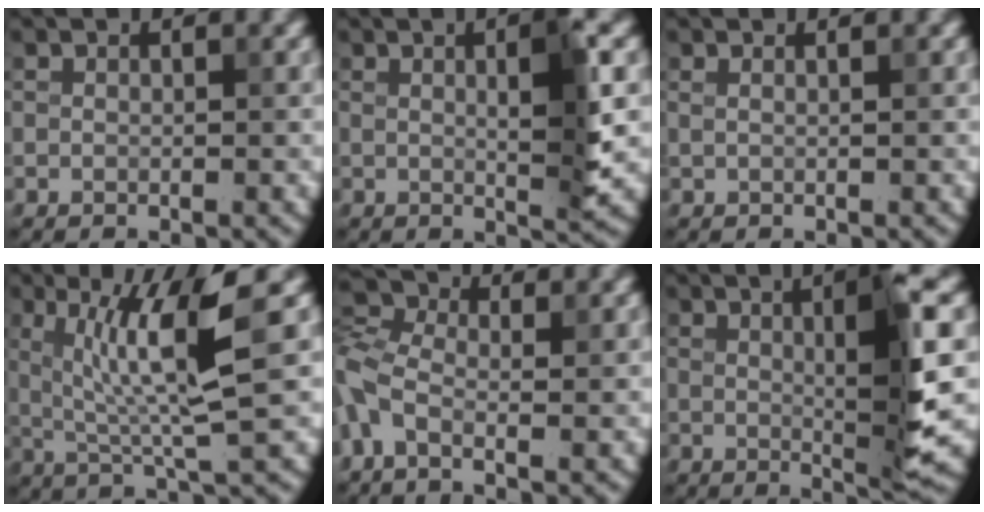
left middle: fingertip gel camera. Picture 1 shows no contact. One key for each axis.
{"total": 4.9, "fx": 0.9, "fy": 0.7, "fz": 4.8, "tx": -0.069, "ty": 0.001, "tz": 0.015}
{"total": 1.5, "fx": 1.0, "fy": 0.6, "fz": 0.9, "tx": -0.009, "ty": -0.006, "tz": 0.002}
{"total": 6.6, "fx": 1.8, "fy": 0.6, "fz": 6.3, "tx": -0.129, "ty": -0.003, "tz": 0.035}
{"total": 4.5, "fx": -1.4, "fy": 2.3, "fz": 3.6, "tx": -0.091, "ty": 0.004, "tz": -0.051}
{"total": 7.3, "fx": 1.3, "fy": 1.0, "fz": 7.1, "tx": -0.099, "ty": 0.001, "tz": 0.023}